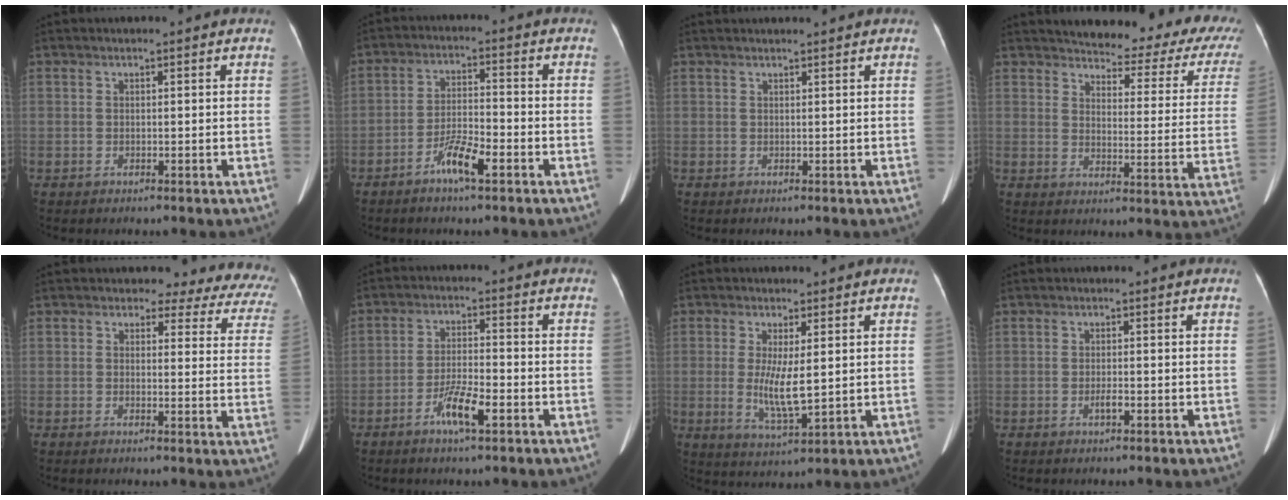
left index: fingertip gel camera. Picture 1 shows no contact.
{"total": 5.9, "force": [-3.6, 0.8, 4.6], "torque": [-0.092, 0.002, -0.066]}
{"total": 3.0, "force": [2.9, 0.2, 0.8], "torque": [-0.008, 0.027, 0.037]}
{"total": 18.3, "force": [15.8, 4.4, 8.1], "torque": [-0.074, -0.047, 0.160]}
{"total": 14.0, "force": [12.0, 5.7, 4.6], "torque": [-0.029, -0.033, 0.095]}
{"total": 6.0, "force": [-3.1, 0.9, 5.0], "torque": [-0.099, -0.002, -0.058]}
{"total": 6.5, "force": [0.2, 1.3, 6.4], "torque": [-0.130, -0.020, 0.007]}
{"total": 1.4, "force": [-0.7, 0.2, 1.2], "torque": [-0.022, 0.001, -0.011]}